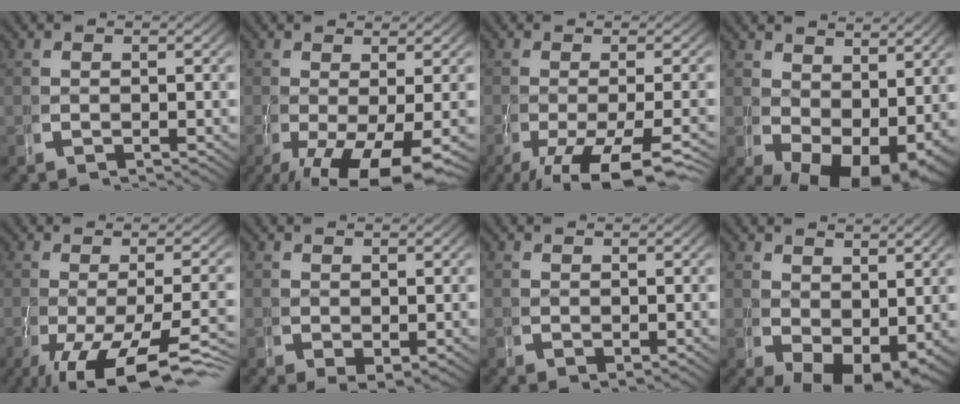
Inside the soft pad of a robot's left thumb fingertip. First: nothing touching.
{"total": 7.3, "force": [-2.9, 3.0, 5.9], "torque": [-0.107, -0.038, -0.020]}
{"total": 6.8, "force": [-3.7, 2.4, 5.2], "torque": [-0.088, -0.022, -0.038]}
{"total": 7.3, "force": [-1.0, 4.7, 5.5], "torque": [-0.084, -0.046, 0.015]}
{"total": 9.1, "force": [-4.5, 3.8, 6.9], "torque": [-0.121, -0.030, -0.043]}
{"total": 1.5, "force": [0.4, 1.1, 1.0], "torque": [-0.018, -0.016, 0.020]}
{"total": 0.9, "force": [0.5, 0.5, 0.5], "torque": [-0.009, -0.008, 0.016]}
{"total": 5.6, "force": [-0.7, 3.7, 4.1], "torque": [-0.063, -0.040, 0.017]}